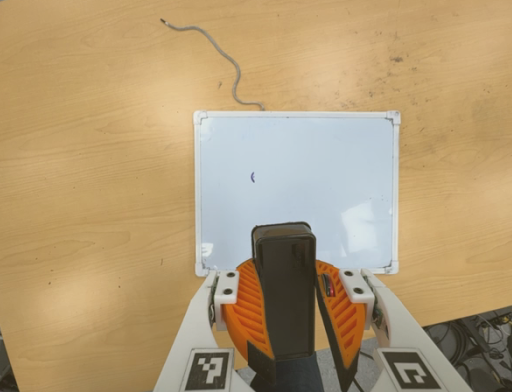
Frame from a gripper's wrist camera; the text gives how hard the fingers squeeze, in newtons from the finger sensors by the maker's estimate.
{"total": 10.8, "left": 10.7, "right": 10.9}